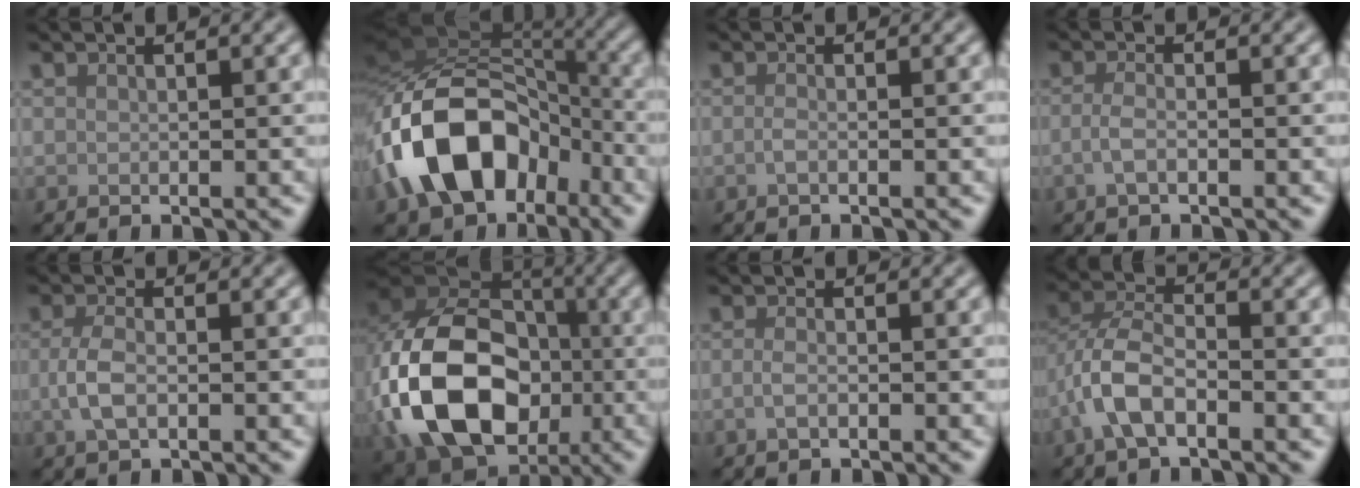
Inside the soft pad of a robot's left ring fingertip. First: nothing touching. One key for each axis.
{"total": 13.2, "fx": -5.6, "fy": 8.6, "fz": 8.2, "tx": -0.155, "ty": 0.008, "tz": -0.112}
{"total": 0.8, "fx": -0.3, "fy": 0.2, "fz": 0.7, "tx": -0.016, "ty": -0.001, "tz": -0.008}
{"total": 1.7, "fx": -0.6, "fy": 0.7, "fz": 1.5, "tx": -0.032, "ty": 0.000, "tz": -0.017}
{"total": 2.7, "fx": -0.5, "fy": 1.4, "fz": 2.3, "tx": -0.054, "ty": -0.002, "tz": -0.013}
{"total": 17.0, "fx": -3.2, "fy": 12.5, "fz": 11.0, "tx": -0.242, "ty": -0.020, "tz": -0.062}
{"total": 1.3, "fx": -0.5, "fy": 0.5, "fz": 1.1, "tx": -0.025, "ty": -0.001, "tz": -0.012}
{"total": 4.7, "fx": -1.9, "fy": 2.4, "fz": 3.6, "tx": -0.078, "ty": 0.009, "tz": -0.048}